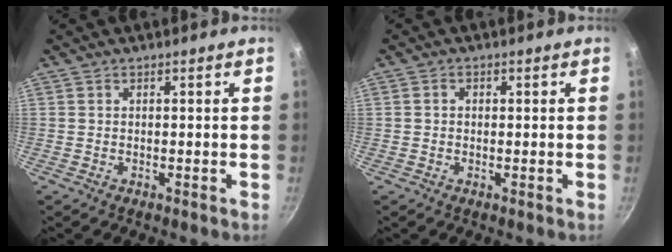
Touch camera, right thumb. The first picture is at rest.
{"total": 1.1, "force": [0.0, 1.0, 0.5], "torque": [-0.007, 0.005, -0.001]}